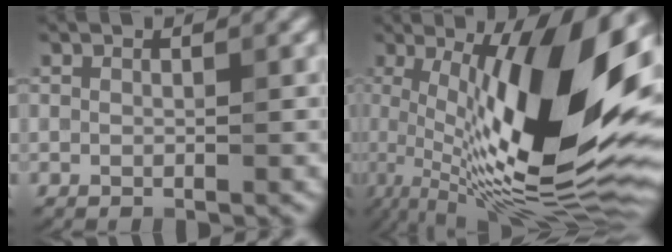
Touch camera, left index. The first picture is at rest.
{"total": 17.7, "force": [1.2, 5.1, 16.9], "torque": [-0.260, 0.005, 0.016]}